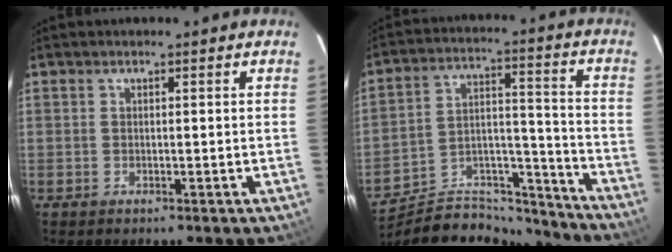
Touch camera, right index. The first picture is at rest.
{"total": 18.6, "force": [-17.1, 6.2, 4.0], "torque": [-0.064, 0.061, -0.255]}